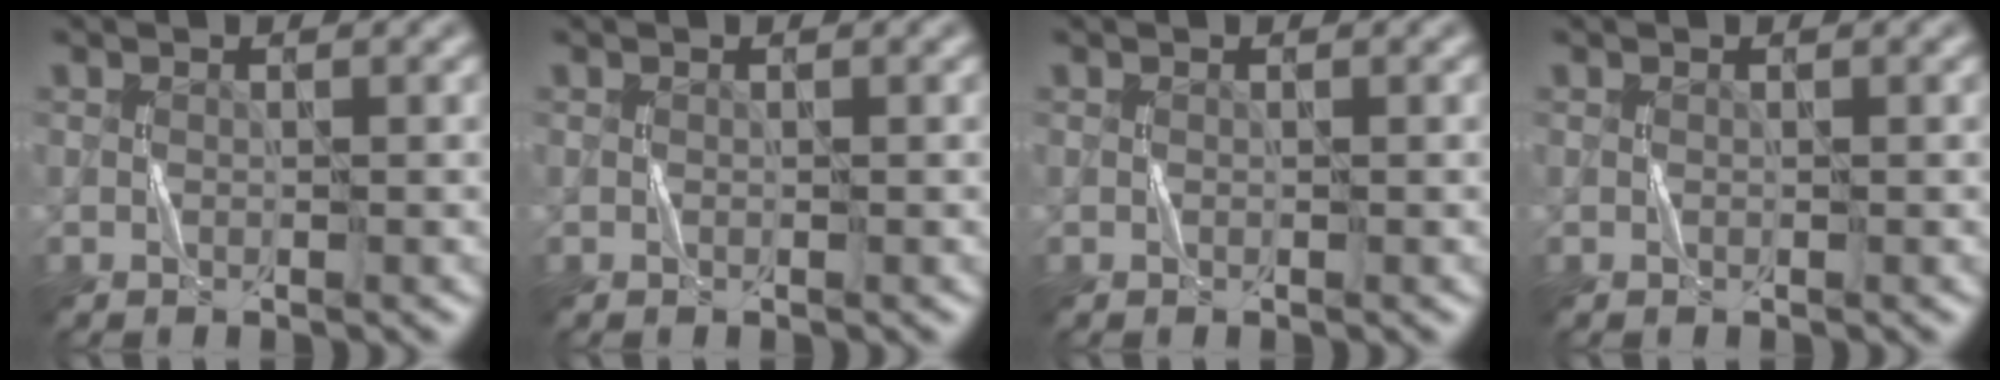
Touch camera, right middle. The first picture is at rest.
{"total": 0.0}
{"total": 0.0}
{"total": 0.0}